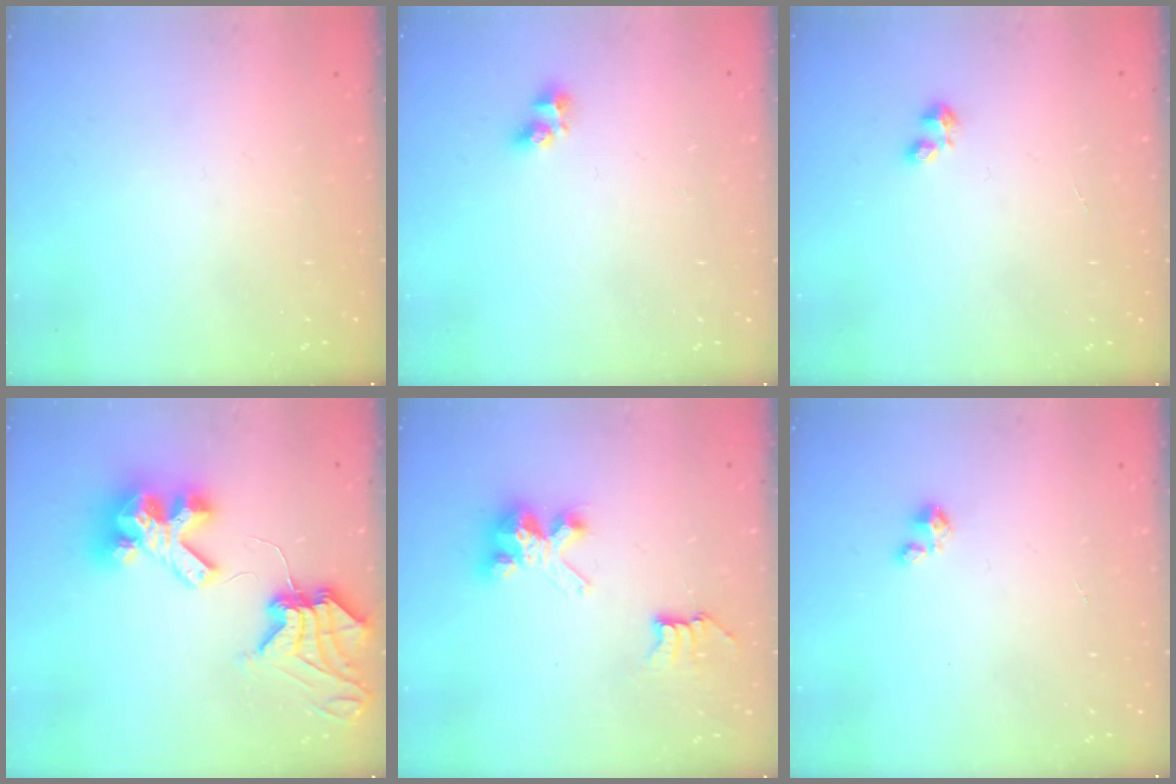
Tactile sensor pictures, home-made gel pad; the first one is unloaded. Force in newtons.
{"total": 5.0, "press": 5.0, "slide": 0.4}
{"total": 2.2, "press": 2.2, "slide": 0.4}
{"total": 12.0, "press": 11.9, "slide": 1.3}
{"total": 6.7, "press": 6.7, "slide": 0.1}
{"total": 1.8, "press": 1.8, "slide": 0.1}